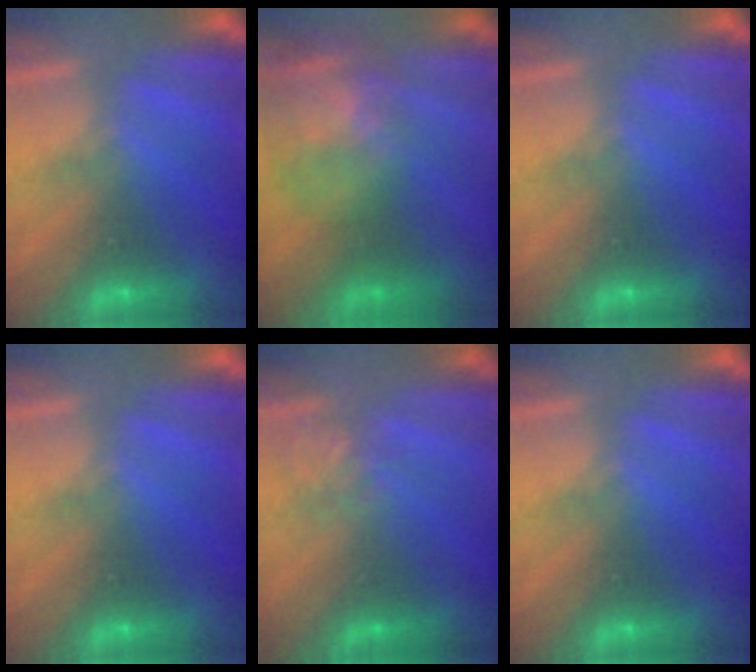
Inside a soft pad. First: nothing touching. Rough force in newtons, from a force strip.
{"total": 8.9}
{"total": 0.0}
{"total": 0.0}
{"total": 2.1}
{"total": 0.0}